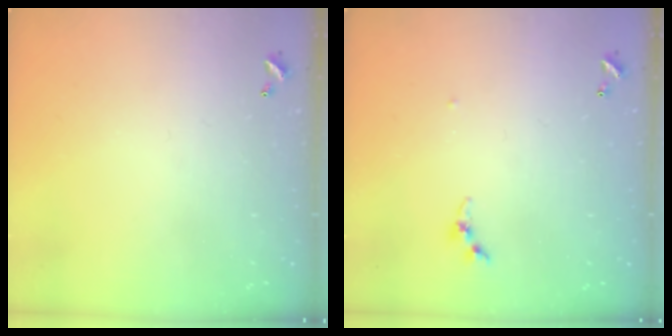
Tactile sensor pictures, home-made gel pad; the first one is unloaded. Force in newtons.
{"total": 3.8, "press": 3.8, "slide": 0.3}